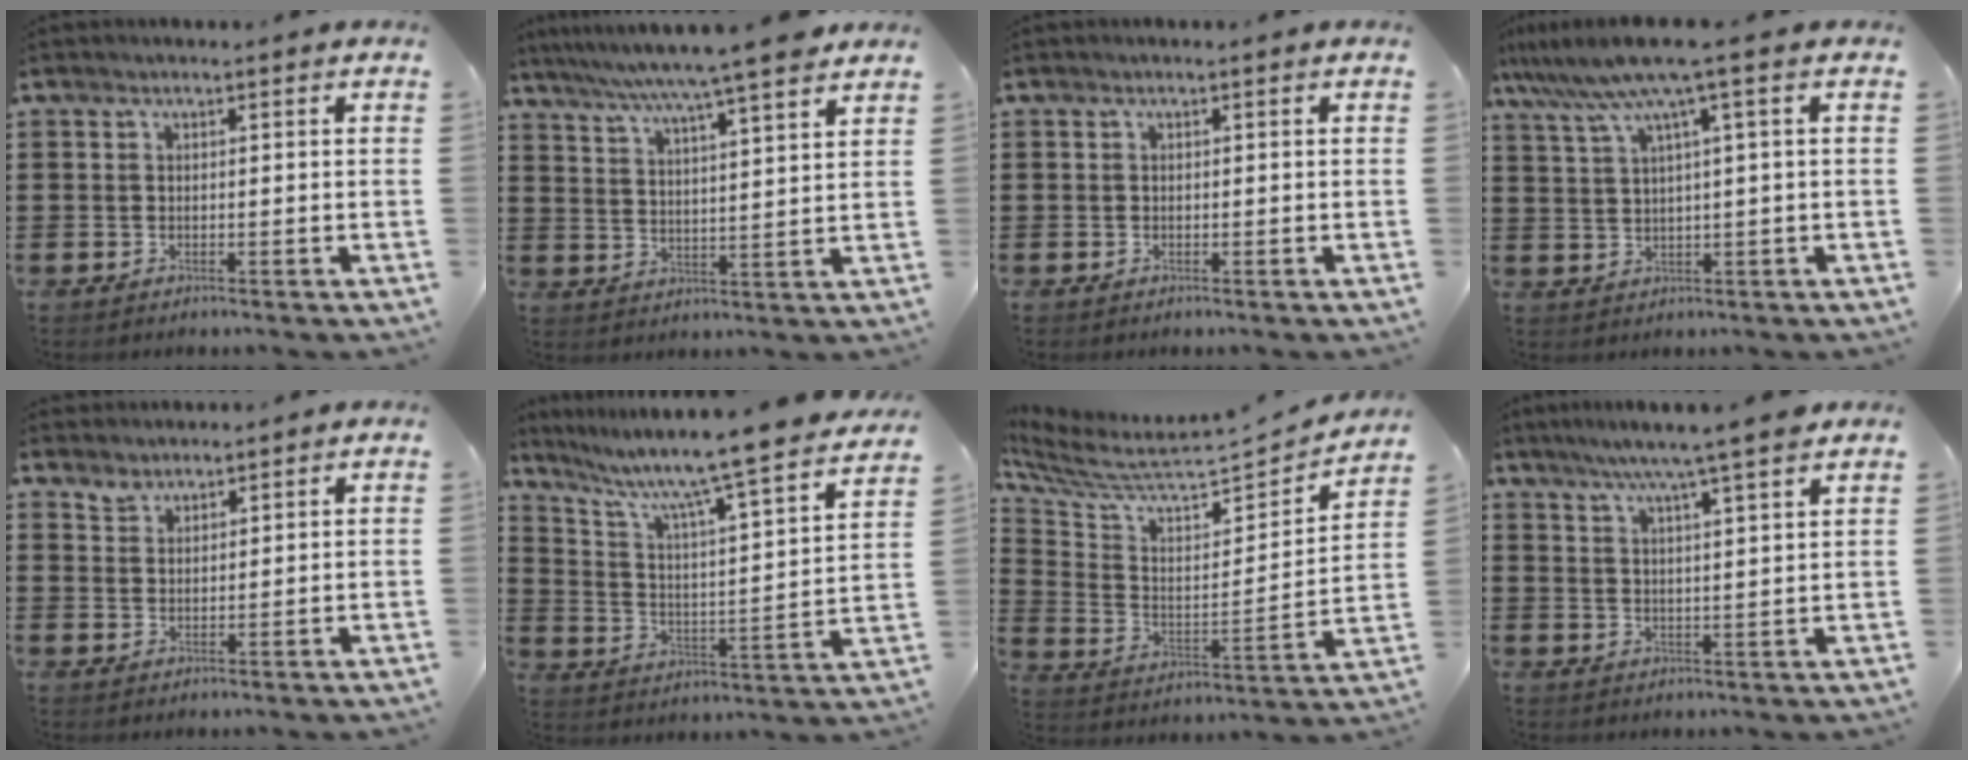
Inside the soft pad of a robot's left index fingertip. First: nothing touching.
{"total": 7.2, "force": [6.3, -1.1, 3.5], "torque": [-0.089, -0.039, 0.104]}
{"total": 0.0}
{"total": 7.5, "force": [3.7, -0.4, 6.5], "torque": [-0.149, -0.023, 0.059]}
{"total": 2.5, "force": [2.3, 0.8, -0.2], "torque": [-0.003, -0.002, 0.047]}
{"total": 8.8, "force": [7.4, -0.4, 4.7], "torque": [-0.124, -0.064, 0.113]}
{"total": 5.3, "force": [4.7, 0.7, 2.4], "torque": [-0.077, -0.055, 0.074]}
{"total": 6.4, "force": [5.4, -1.1, 3.3], "torque": [-0.080, -0.021, 0.092]}